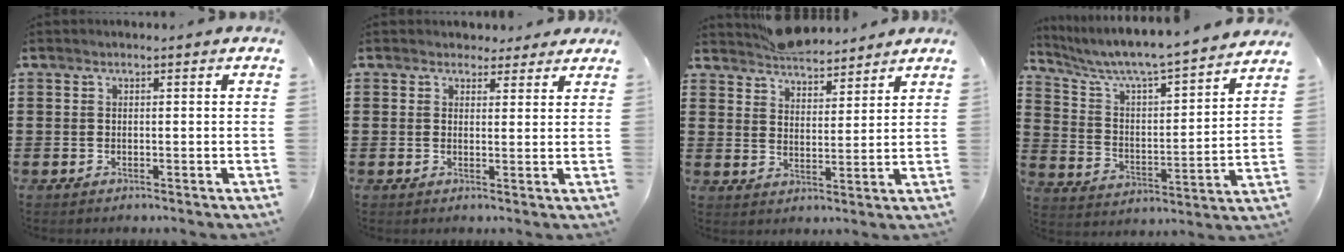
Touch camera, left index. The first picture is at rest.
{"total": 2.4, "force": [2.0, 1.3, 0.2], "torque": [-0.003, 0.004, 0.036]}
{"total": 5.7, "force": [5.5, 1.3, 0.2], "torque": [-0.023, -0.012, 0.108]}
{"total": 5.9, "force": [5.5, -0.1, 2.3], "torque": [-0.070, -0.049, 0.085]}